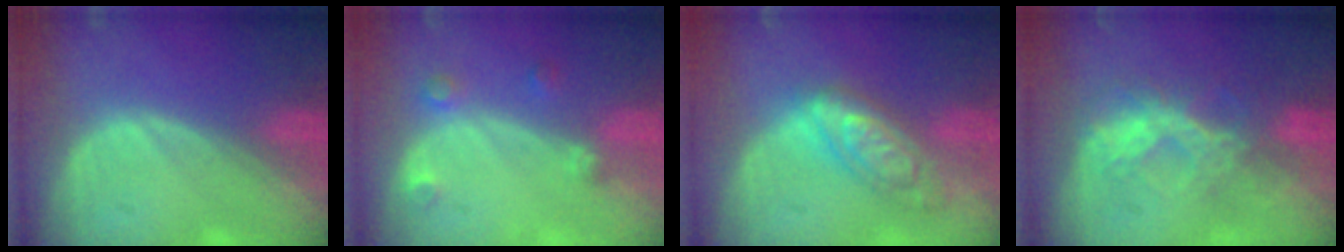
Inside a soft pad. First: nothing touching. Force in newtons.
{"total": 2.8, "press": 2.7, "slide": 0.7}
{"total": 7.4, "press": 7.4, "slide": 0.5}
{"total": 6.5, "press": 6.5, "slide": 0.3}